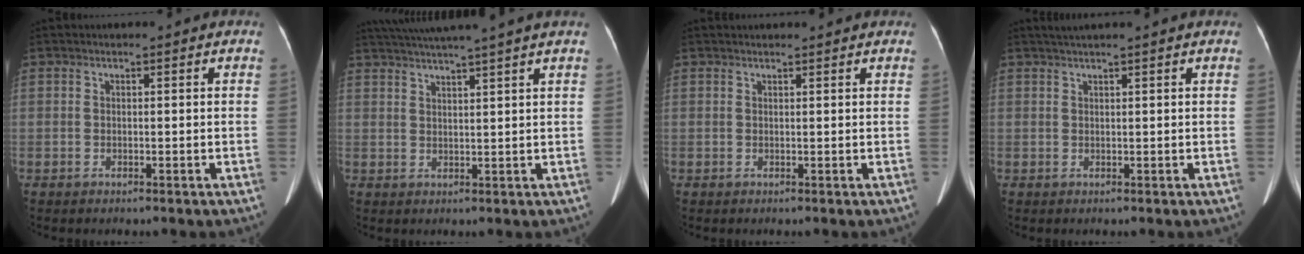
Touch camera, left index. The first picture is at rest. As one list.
[{"total": 10.5, "force": [9.0, -2.0, 5.1], "torque": [-0.089, 0.008, 0.126]}, {"total": 3.3, "force": [3.2, 0.2, 0.9], "torque": [-0.011, 0.023, 0.039]}, {"total": 3.2, "force": [2.6, -0.6, 1.7], "torque": [-0.020, 0.028, 0.046]}]